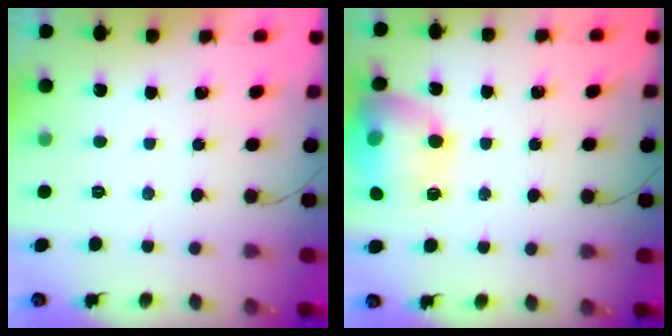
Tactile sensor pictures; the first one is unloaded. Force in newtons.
{"total": 16.4, "press": 16.3, "slide": 1.5}